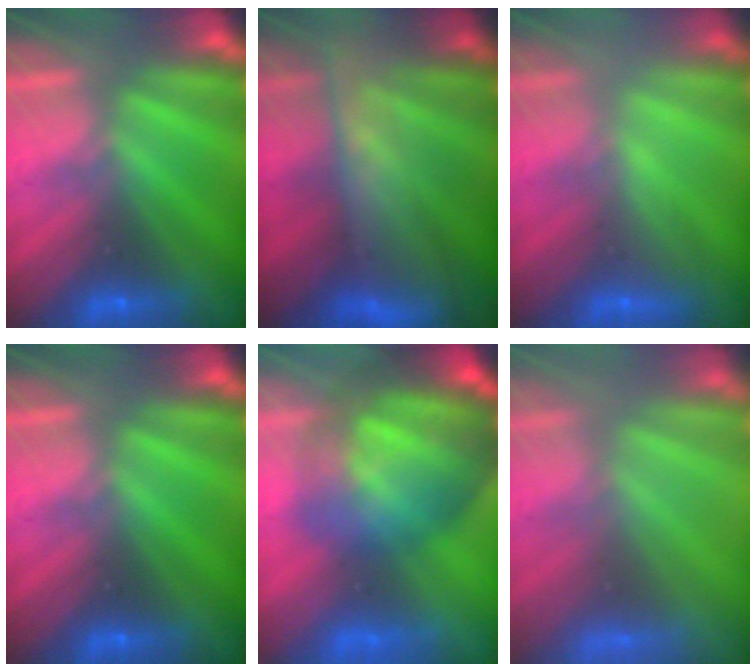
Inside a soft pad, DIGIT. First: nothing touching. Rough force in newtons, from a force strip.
{"total": 6.6}
{"total": 2.2}
{"total": 0.0}
{"total": 9.8}
{"total": 6.4}